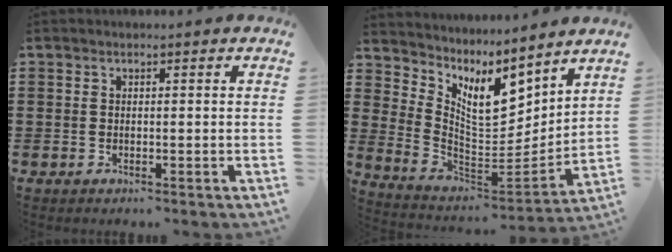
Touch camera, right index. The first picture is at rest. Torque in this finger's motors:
{"motor_torque": [0.61, 1.53, 0.18, 0.03]}